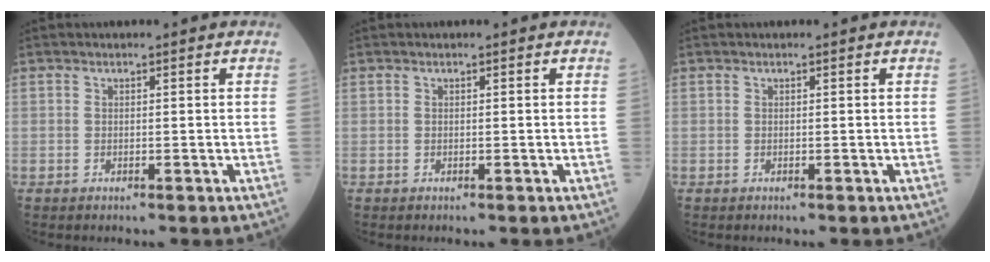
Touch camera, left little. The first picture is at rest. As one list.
[{"total": 0.0}, {"total": 0.0}]